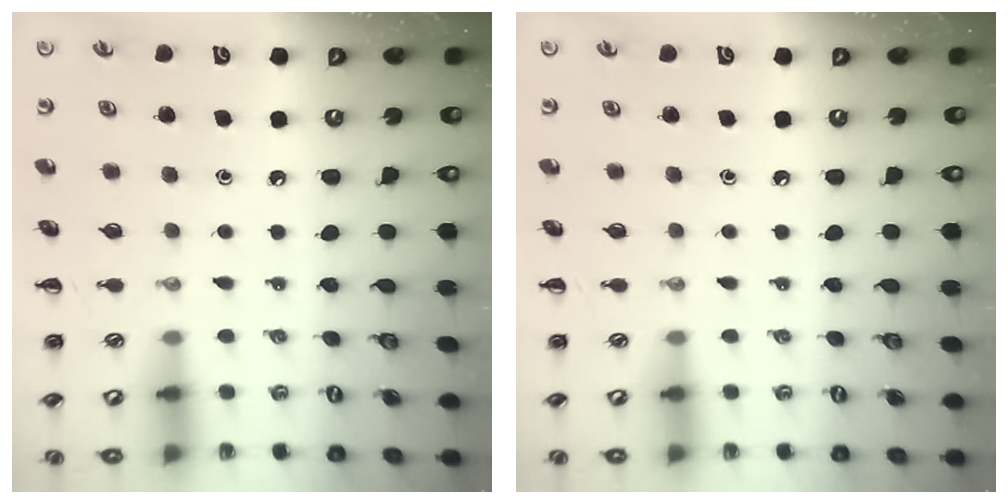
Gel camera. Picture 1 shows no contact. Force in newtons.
{"total": 0.0}